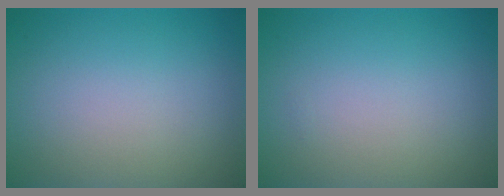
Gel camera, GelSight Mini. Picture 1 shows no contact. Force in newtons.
{"total": 0.0}